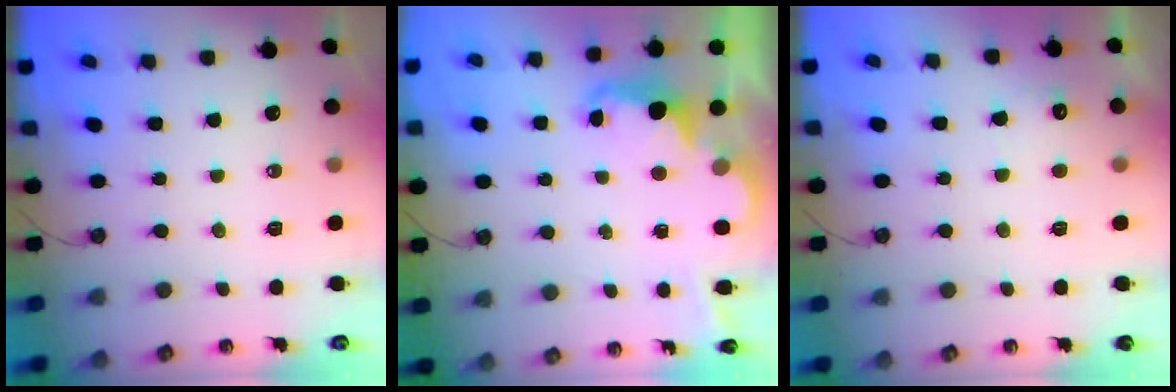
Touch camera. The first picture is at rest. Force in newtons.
{"total": 2.4, "press": 2.3, "slide": 0.5}
{"total": 5.9, "press": 5.8, "slide": 0.8}